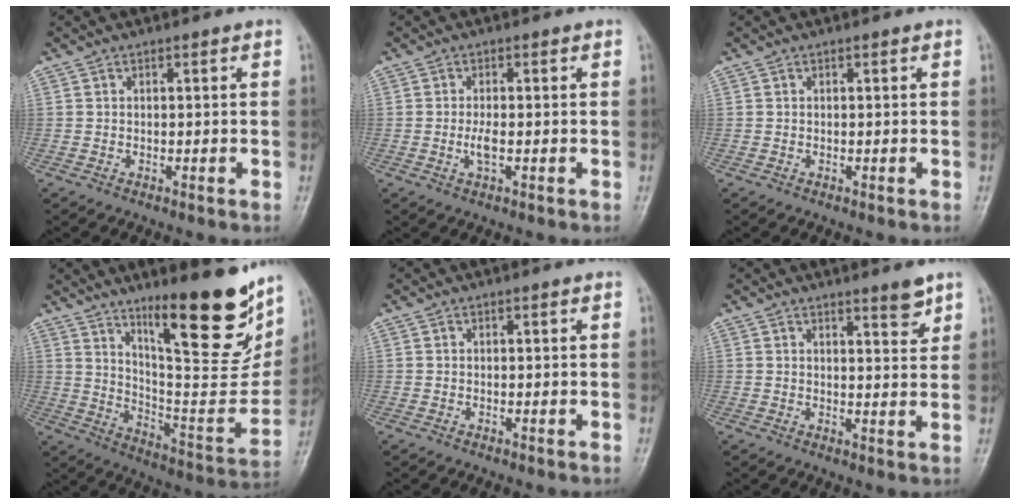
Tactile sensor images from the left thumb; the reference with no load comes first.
{"total": 2.6, "force": [-0.4, 0.9, 2.4], "torque": [-0.052, -0.003, -0.011]}
{"total": 0.0}
{"total": 22.5, "force": [14.4, 5.3, 16.5], "torque": [-0.204, -0.088, 0.234]}
{"total": 0.0}
{"total": 3.7, "force": [2.8, 0.8, 2.3], "torque": [-0.023, -0.023, 0.039]}